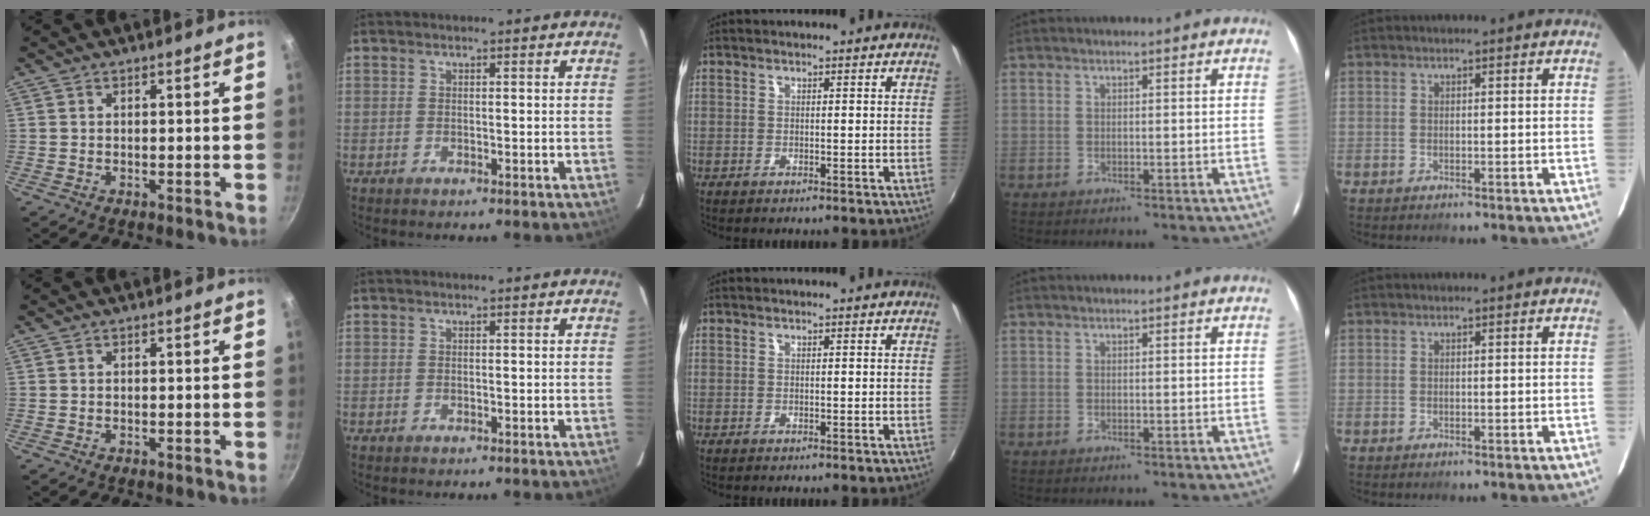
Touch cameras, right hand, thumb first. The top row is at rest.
{}